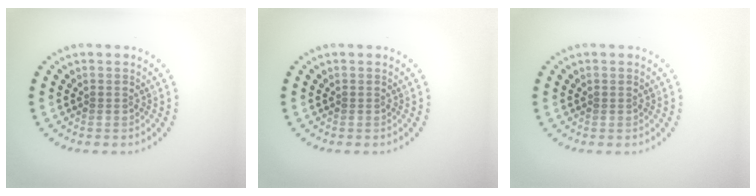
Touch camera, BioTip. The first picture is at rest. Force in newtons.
{"total": 0.0}
{"total": 0.0}